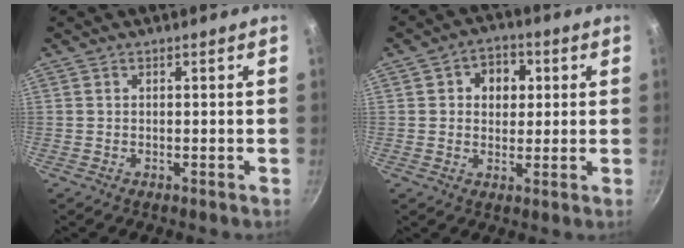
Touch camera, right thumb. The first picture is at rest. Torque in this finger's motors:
{"motor_torque": [-0.87, 0.73, -0.09, 0.14, 0.02]}